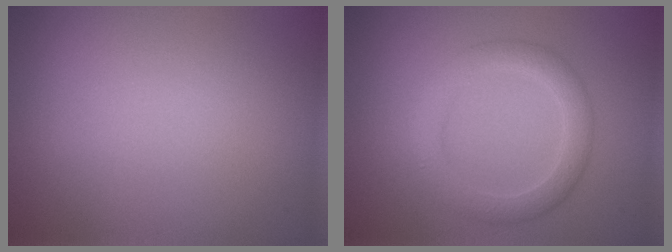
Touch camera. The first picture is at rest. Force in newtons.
{"total": 3.1, "press": 3.1, "slide": 0.1}